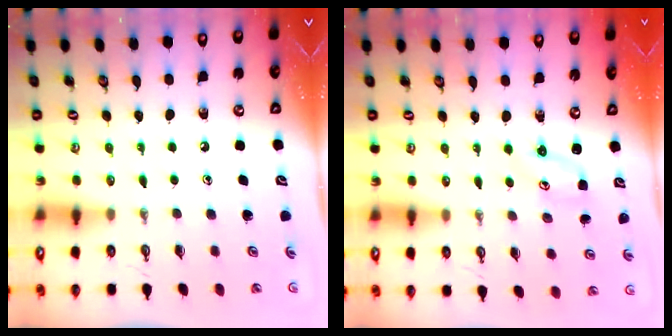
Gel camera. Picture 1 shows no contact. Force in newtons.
{"total": 2.8, "press": 2.8, "slide": 0.3}